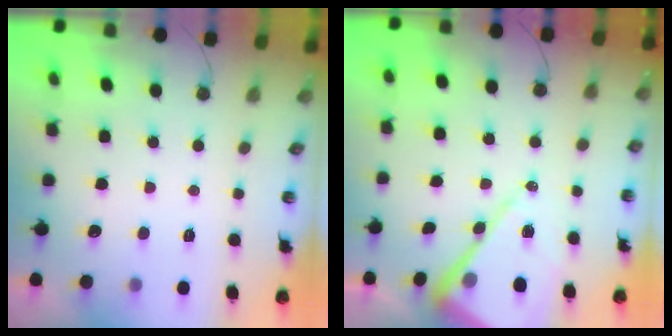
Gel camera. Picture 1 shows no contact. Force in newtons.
{"total": 13.1, "press": 13.1, "slide": 1.4}